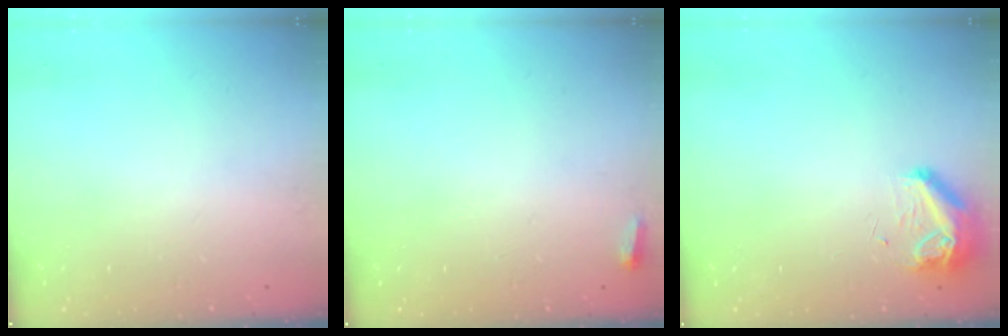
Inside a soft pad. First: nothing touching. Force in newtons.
{"total": 2.7, "press": 2.6, "slide": 0.9}
{"total": 8.4, "press": 8.2, "slide": 1.9}